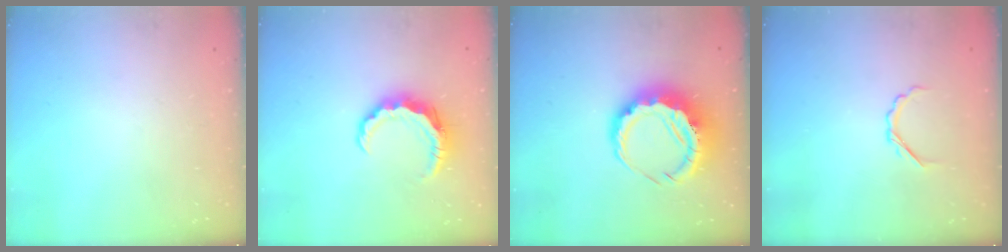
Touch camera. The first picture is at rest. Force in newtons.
{"total": 8.2, "press": 8.1, "slide": 1.0}
{"total": 11.3, "press": 11.0, "slide": 2.2}
{"total": 3.3, "press": 3.1, "slide": 0.9}